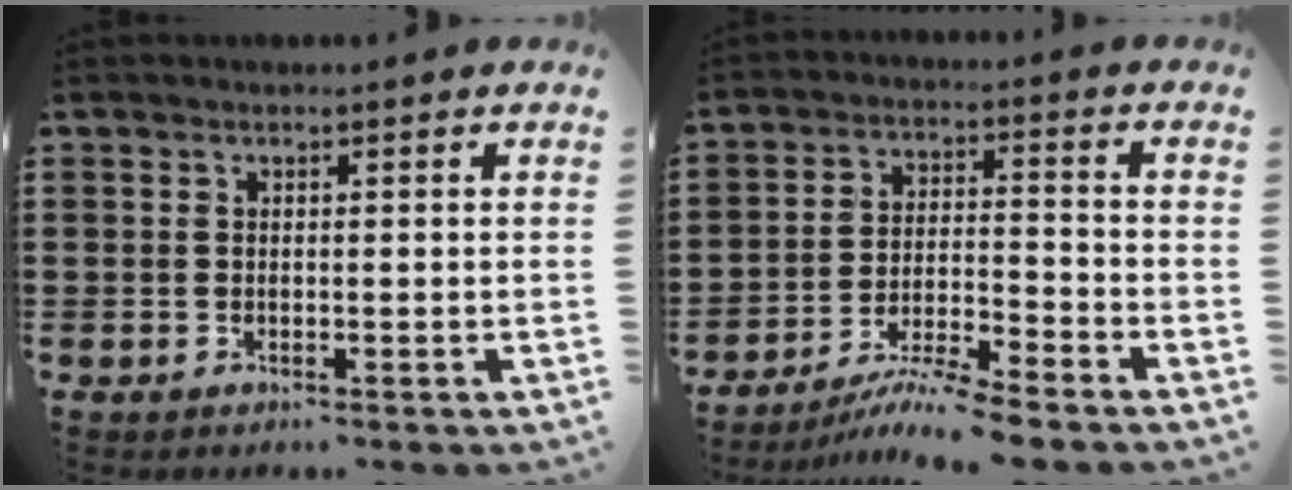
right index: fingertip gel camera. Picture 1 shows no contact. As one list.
[{"total": 7.0, "force": [-6.4, -0.3, 2.9], "torque": [-0.058, -0.005, -0.125]}]